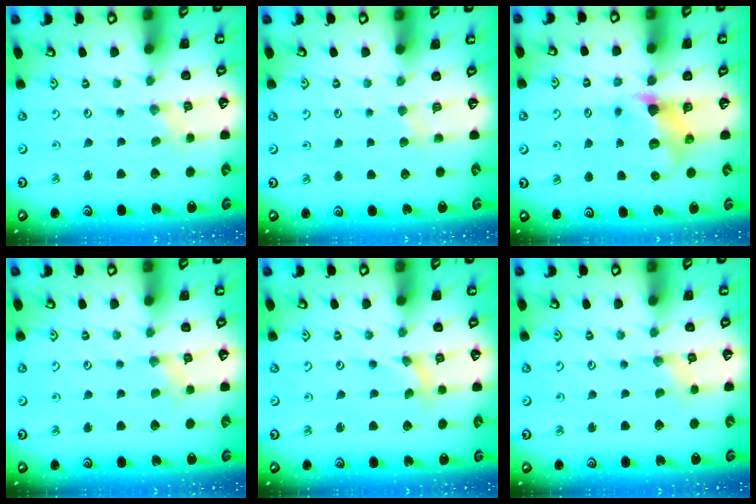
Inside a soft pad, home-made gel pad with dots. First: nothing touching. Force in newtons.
{"total": 2.5, "press": 2.5, "slide": 0.3}
{"total": 6.0, "press": 6.0, "slide": 0.6}
{"total": 1.8, "press": 1.8, "slide": 0.3}
{"total": 0.6, "press": 0.5, "slide": 0.1}
{"total": 0.8, "press": 0.8, "slide": 0.1}